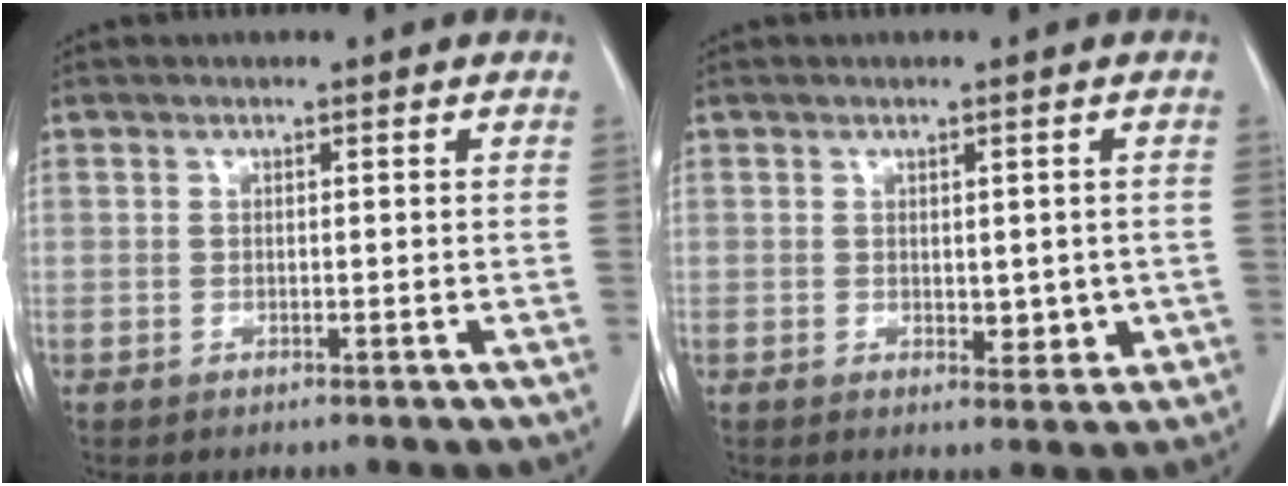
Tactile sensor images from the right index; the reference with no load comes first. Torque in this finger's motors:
{"motor_torque": [0.04, 0.12, 0.06, 0.02]}